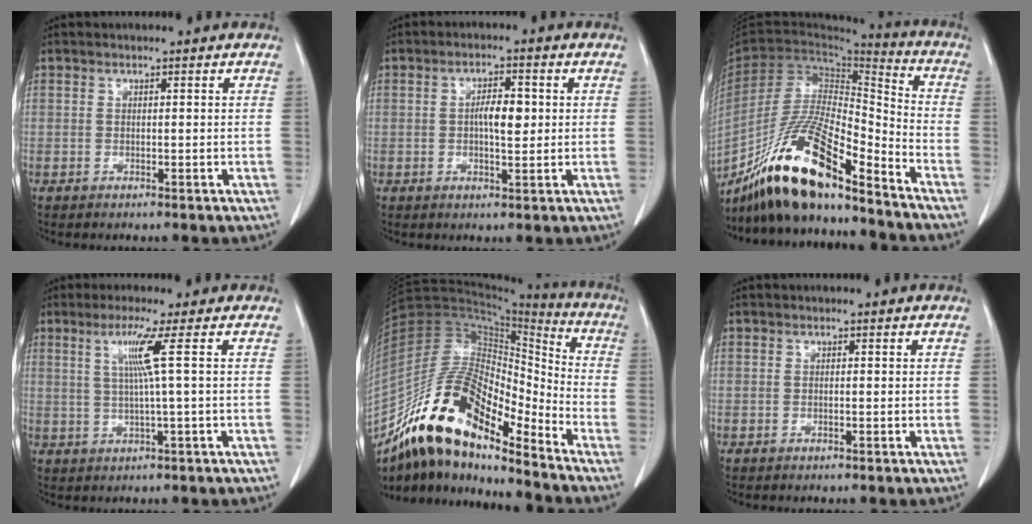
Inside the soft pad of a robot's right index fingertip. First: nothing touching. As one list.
[{"total": 4.4, "force": [0.2, 1.5, 4.2], "torque": [-0.075, 0.007, 0.003]}, {"total": 19.3, "force": [-14.8, 3.2, 11.9], "torque": [-0.239, -0.012, -0.272]}, {"total": 5.2, "force": [1.8, -1.8, 4.5], "torque": [-0.092, -0.007, 0.040]}, {"total": 20.5, "force": [-14.9, 6.0, 12.7], "torque": [-0.242, 0.027, -0.266]}, {"total": 0.0}]